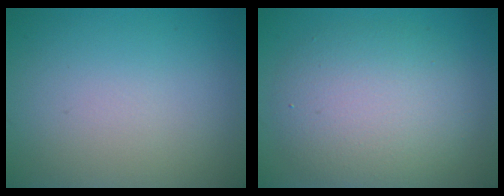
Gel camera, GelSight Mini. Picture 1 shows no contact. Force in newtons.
{"total": 6.2, "press": 6.2, "slide": 0.3}